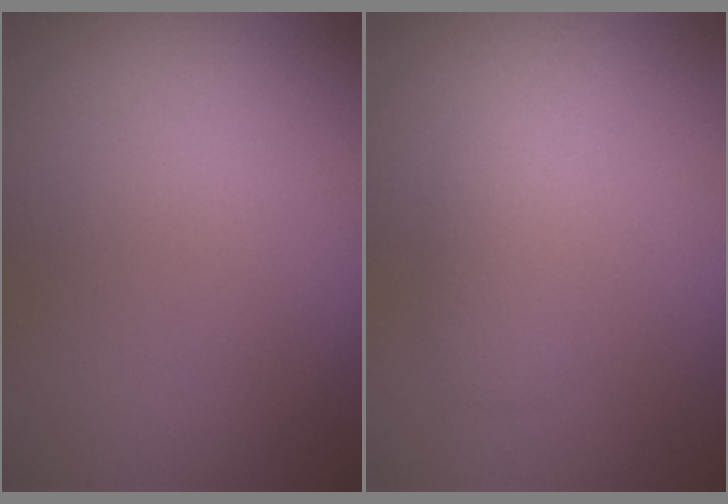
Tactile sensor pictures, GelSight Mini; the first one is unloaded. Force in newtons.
{"total": 1.8, "press": 1.8, "slide": 0.1}